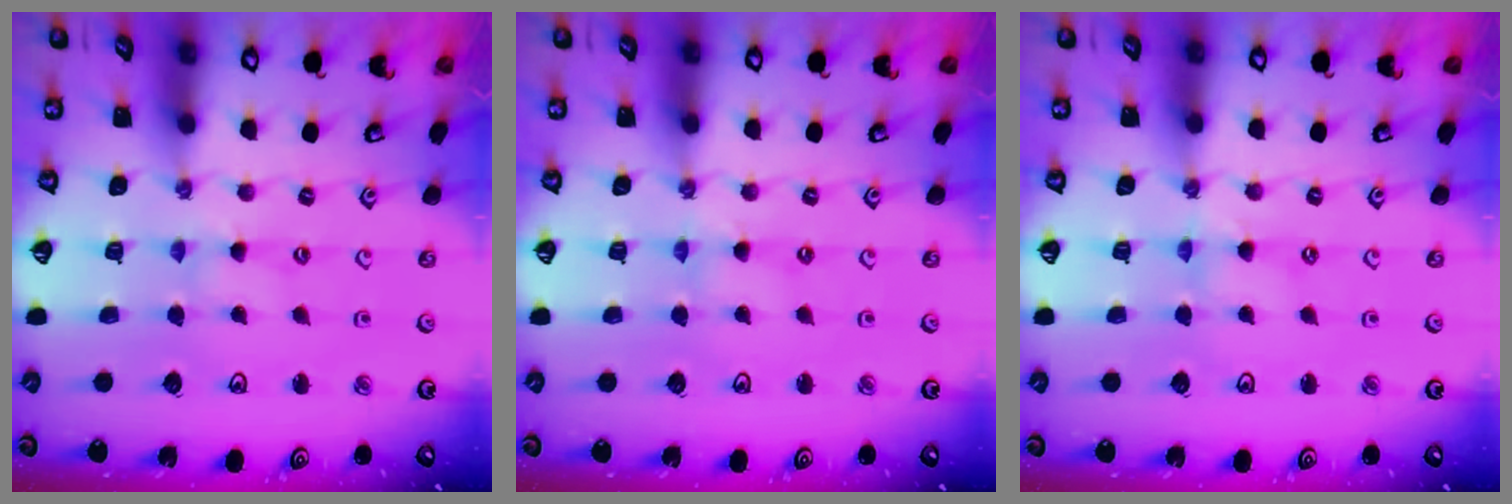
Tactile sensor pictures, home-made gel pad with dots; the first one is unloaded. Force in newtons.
{"total": 0.0}
{"total": 1.1, "press": 1.1, "slide": 0.1}